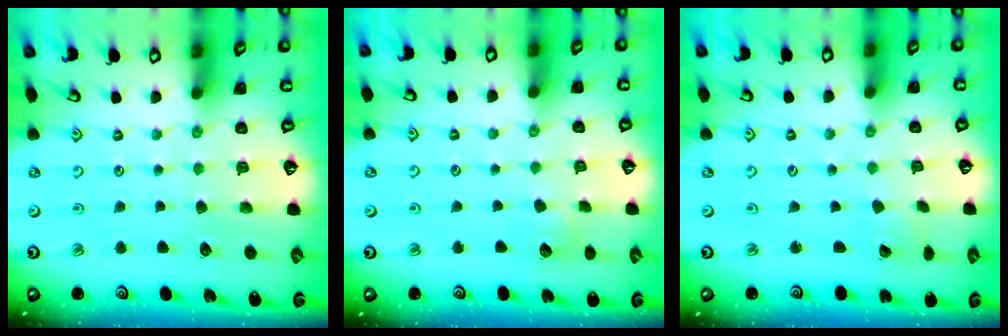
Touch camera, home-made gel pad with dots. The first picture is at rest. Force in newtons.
{"total": 4.7, "press": 4.7, "slide": 0.6}
{"total": 1.4, "press": 1.4, "slide": 0.2}